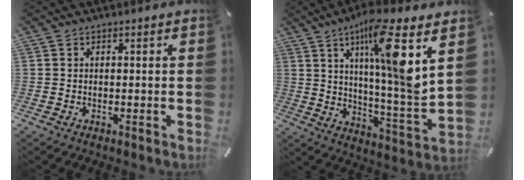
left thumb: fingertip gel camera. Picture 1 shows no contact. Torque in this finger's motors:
{"motor_torque": [2.51, 2.50, 1.15, 0.37, 0.59]}